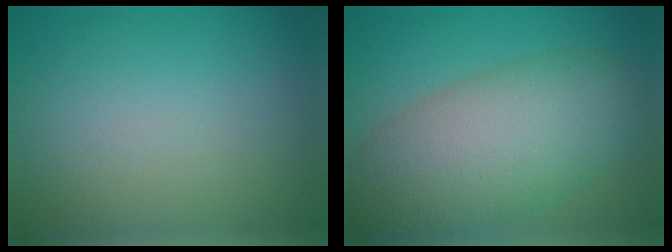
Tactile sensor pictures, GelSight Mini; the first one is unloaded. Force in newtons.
{"total": 9.5, "press": 9.5, "slide": 0.6}